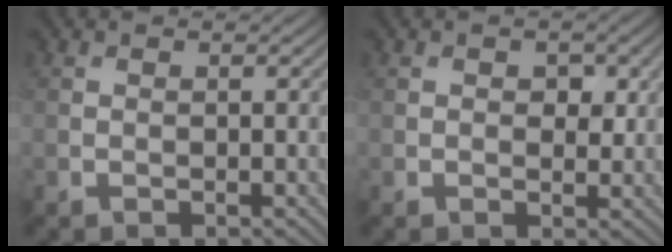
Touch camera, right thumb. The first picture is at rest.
{"total": 2.1, "force": [0.7, 1.4, 1.4], "torque": [-0.022, -0.007, 0.010]}